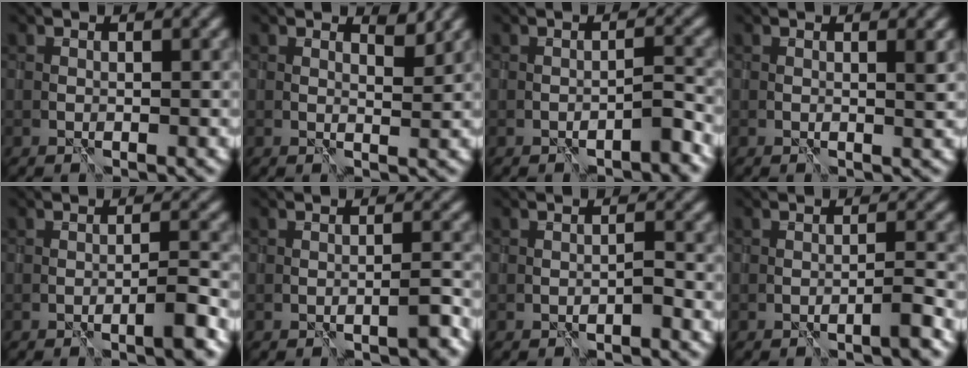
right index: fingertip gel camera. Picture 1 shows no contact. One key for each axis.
{"total": 1.3, "fx": 1.1, "fy": 0.3, "fz": 0.6, "tx": -0.006, "ty": -0.005, "tz": 0.020}
{"total": 2.1, "fx": -1.4, "fy": 0.2, "fz": 1.5, "tx": -0.022, "ty": 0.006, "tz": -0.023}
{"total": 1.3, "fx": 0.3, "fy": 0.3, "fz": 1.2, "tx": -0.013, "ty": -0.002, "tz": 0.005}
{"total": 2.5, "fx": -1.3, "fy": 0.2, "fz": 2.1, "tx": -0.029, "ty": 0.008, "tz": -0.024}
{"total": 2.0, "fx": -1.1, "fy": 0.2, "fz": 1.7, "tx": -0.027, "ty": 0.004, "tz": -0.017}
{"total": 1.0, "fx": -0.7, "fy": 0.1, "fz": 0.7, "tx": -0.012, "ty": 0.003, "tz": -0.012}
{"total": 1.8, "fx": -1.0, "fy": 0.1, "fz": 1.4, "tx": -0.017, "ty": 0.007, "tz": -0.021}